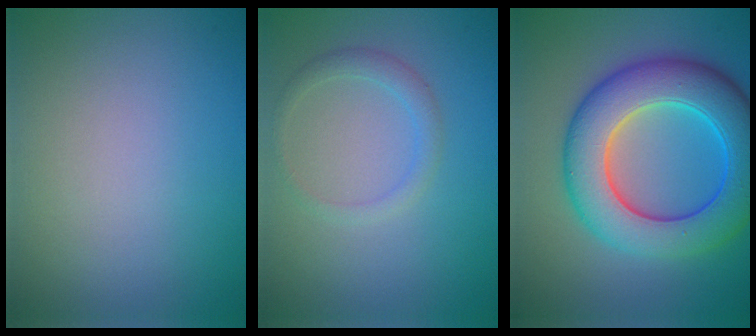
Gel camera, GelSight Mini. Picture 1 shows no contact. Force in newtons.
{"total": 1.7, "press": 1.7, "slide": 0.1}
{"total": 9.9, "press": 9.9, "slide": 0.1}